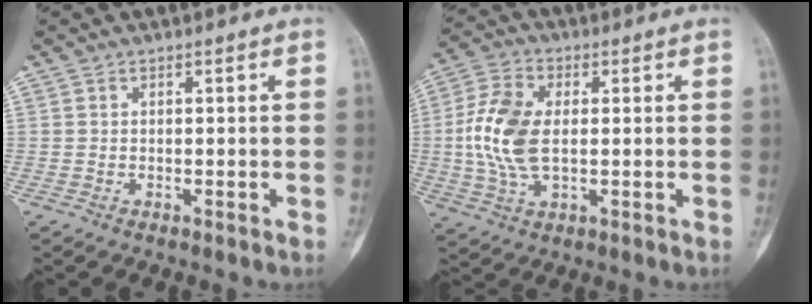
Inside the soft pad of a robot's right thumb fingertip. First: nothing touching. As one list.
[{"total": 11.7, "force": [0.4, 6.5, 9.7], "torque": [-0.211, 0.007, 0.007]}]